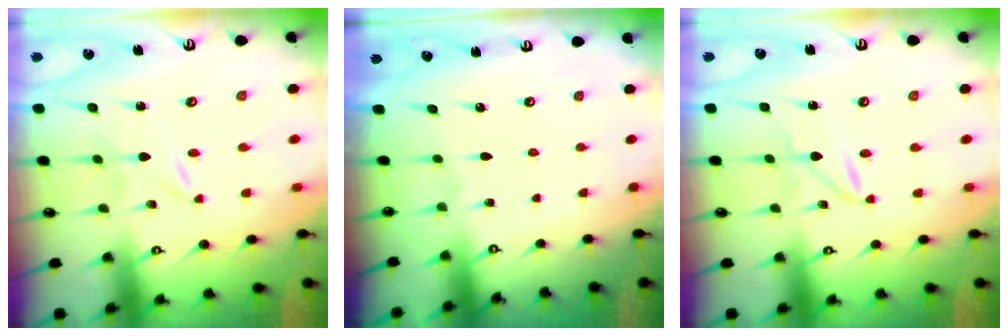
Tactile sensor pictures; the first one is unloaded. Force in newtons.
{"total": 0.0}
{"total": 1.6, "press": 1.6, "slide": 0.0}